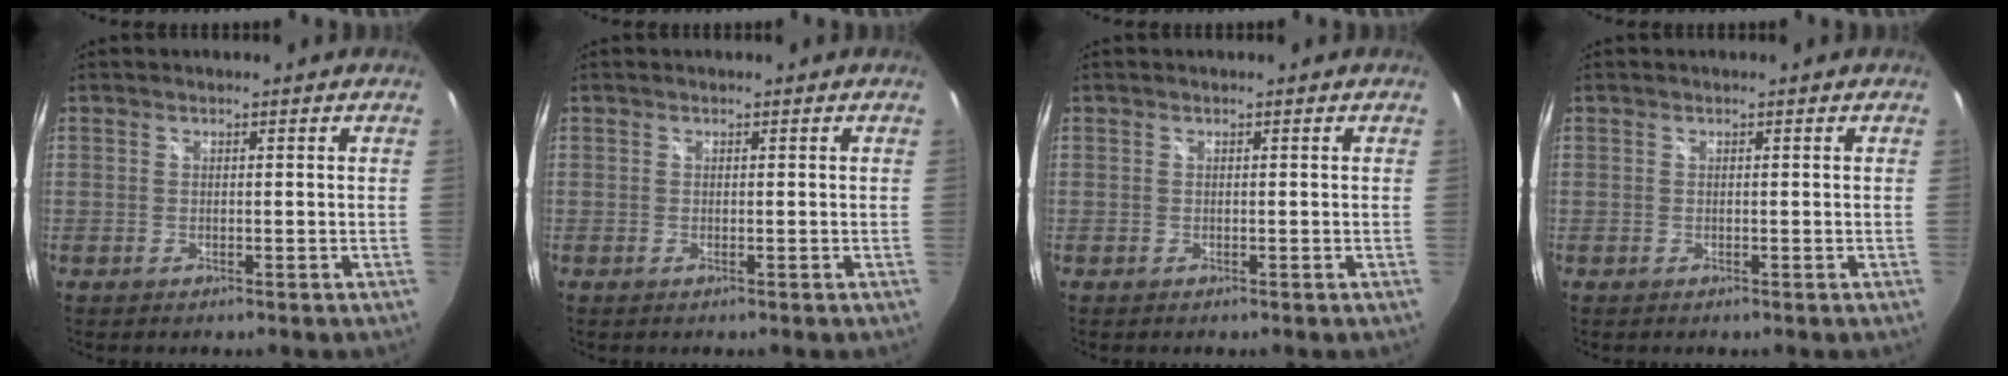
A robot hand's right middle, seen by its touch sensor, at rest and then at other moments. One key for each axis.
{"total": 0.0}
{"total": 0.0}
{"total": 0.0}